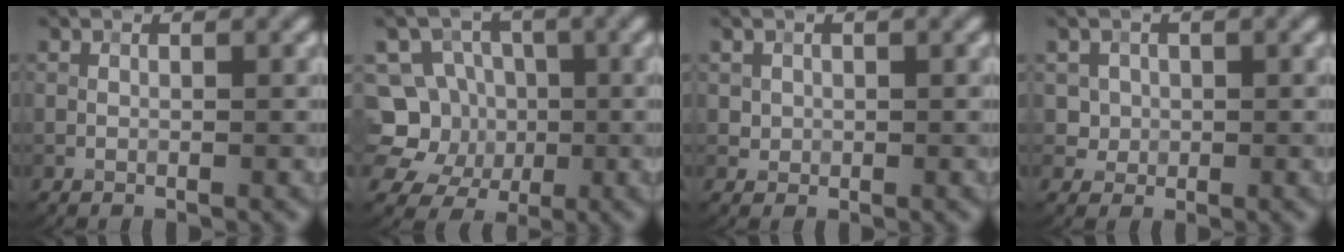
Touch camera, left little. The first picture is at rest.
{"total": 7.6, "force": [-1.0, 7.1, 2.6], "torque": [-0.042, 0.017, -0.048]}
{"total": 1.2, "force": [0.4, 1.1, 0.3], "torque": [-0.011, -0.007, 0.017]}
{"total": 3.2, "force": [1.2, 2.7, 1.2], "torque": [-0.028, 0.001, 0.028]}